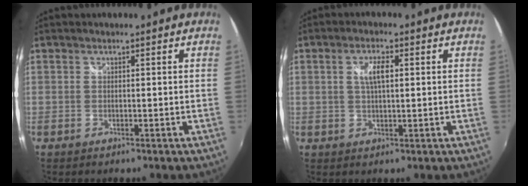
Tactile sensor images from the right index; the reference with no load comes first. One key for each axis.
{"total": 4.0, "fx": 0.9, "fy": 1.4, "fz": 3.7, "tx": -0.066, "ty": 0.003, "tz": 0.016}